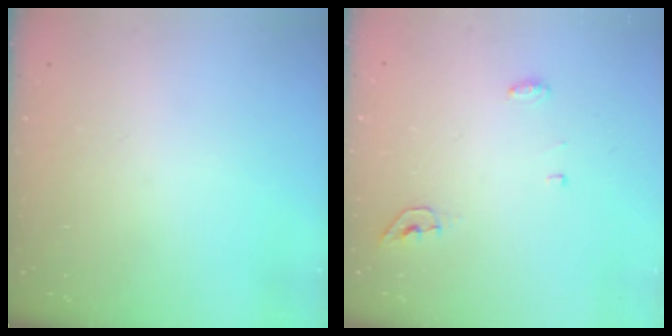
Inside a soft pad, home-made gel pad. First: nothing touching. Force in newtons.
{"total": 4.5, "press": 4.2, "slide": 1.5}